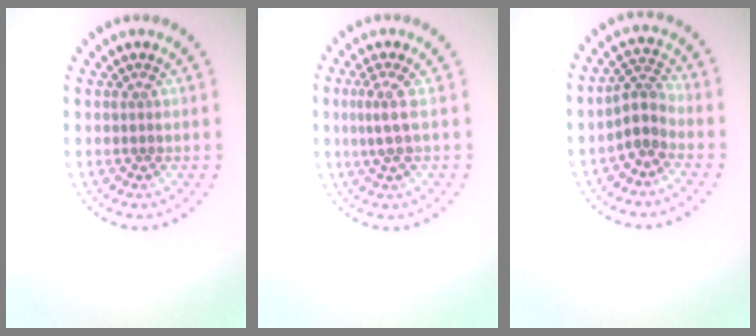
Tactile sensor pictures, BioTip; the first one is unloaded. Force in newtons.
{"total": 2.1, "press": 1.4, "slide": 1.6}
{"total": 2.6, "press": 2.0, "slide": 1.6}